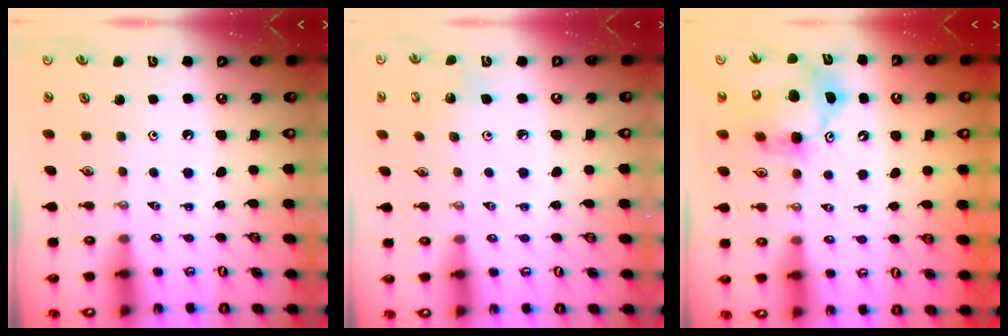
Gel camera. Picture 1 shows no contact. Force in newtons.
{"total": 3.8, "press": 3.8, "slide": 0.3}
{"total": 12.4, "press": 12.2, "slide": 2.1}